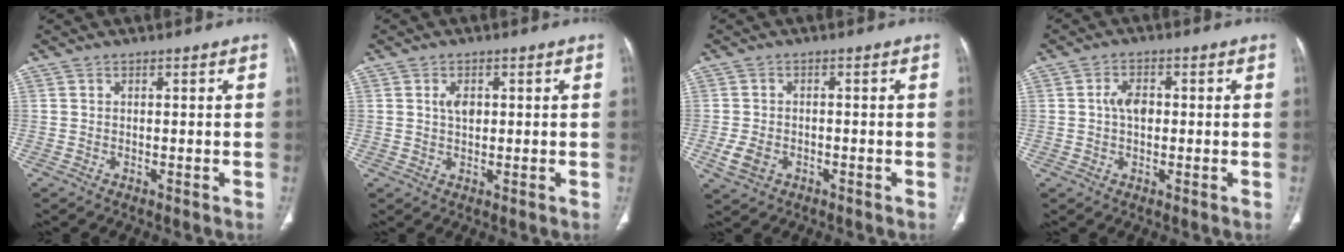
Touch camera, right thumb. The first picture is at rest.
{"total": 2.7, "force": [0.7, 1.8, 2.0], "torque": [-0.021, -0.001, 0.011]}
{"total": 4.2, "force": [-1.6, 3.0, 2.5], "torque": [-0.053, 0.003, -0.023]}
{"total": 4.0, "force": [0.3, 2.6, 3.0], "torque": [-0.042, 0.006, -0.001]}